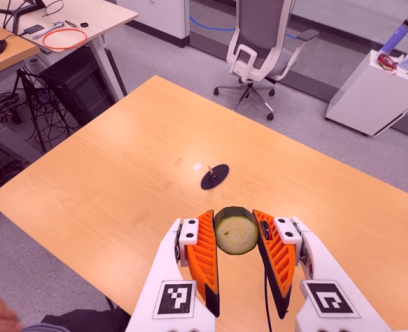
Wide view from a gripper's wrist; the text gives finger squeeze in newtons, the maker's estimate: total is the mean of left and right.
{"total": 11.4, "left": 12.7, "right": 10.1}